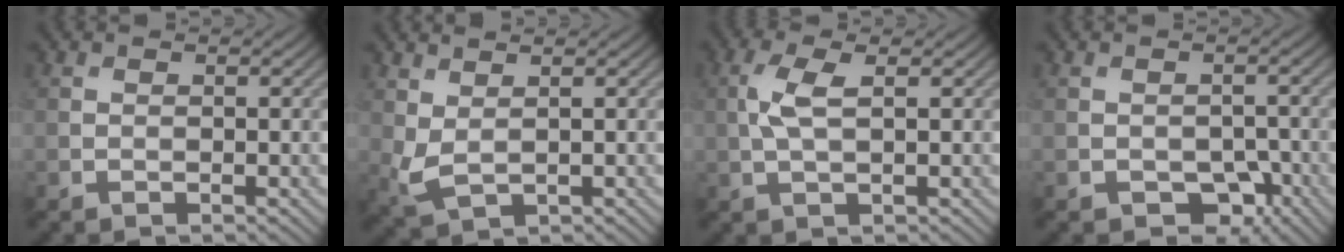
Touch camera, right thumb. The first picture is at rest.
{"total": 3.2, "force": [1.1, 1.6, 2.5], "torque": [-0.074, -0.002, 0.024]}
{"total": 3.5, "force": [0.7, 1.1, 3.3], "torque": [-0.083, 0.006, 0.014]}
{"total": 4.4, "force": [-2.3, 2.9, 2.4], "torque": [-0.033, -0.003, -0.035]}